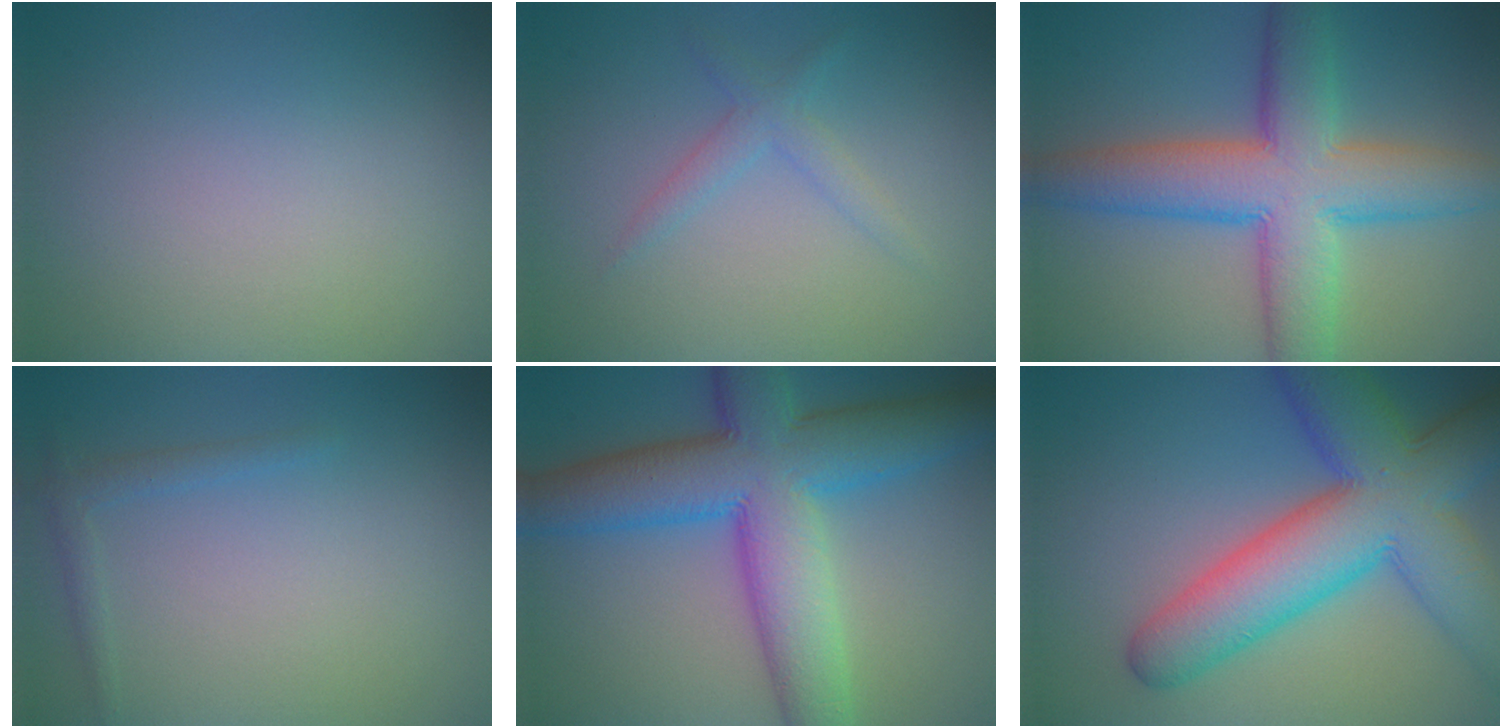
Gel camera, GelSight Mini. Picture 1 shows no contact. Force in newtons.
{"total": 1.7, "press": 1.7, "slide": 0.1}
{"total": 9.3, "press": 9.3, "slide": 0.1}
{"total": 1.2, "press": 1.2, "slide": 0.1}
{"total": 11.3, "press": 11.3, "slide": 0.1}
{"total": 11.3, "press": 11.3, "slide": 0.3}